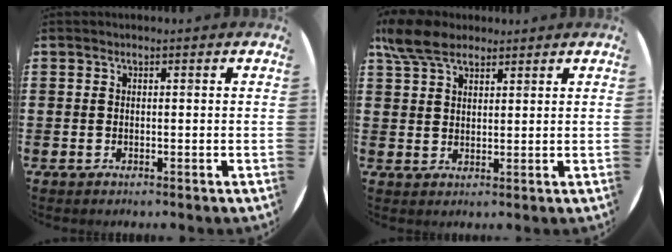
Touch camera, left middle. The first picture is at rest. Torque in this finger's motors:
{"motor_torque": [1.16, -0.98, 0.14, 0.11]}